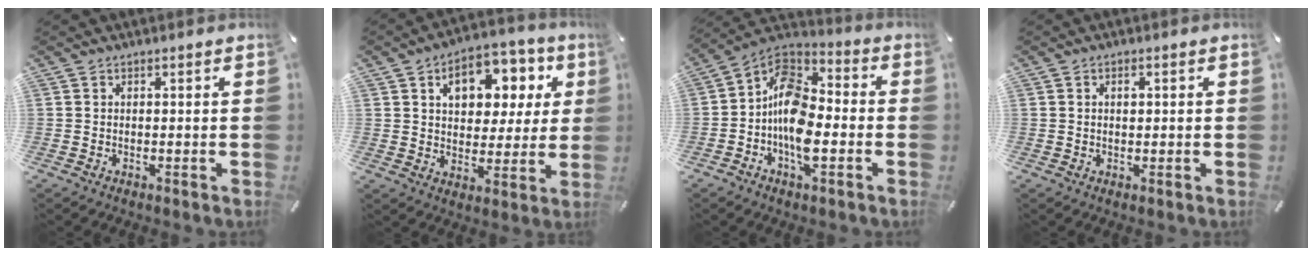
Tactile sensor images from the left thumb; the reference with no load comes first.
{"total": 12.9, "force": [5.1, 9.2, 7.5], "torque": [-0.113, -0.017, 0.088]}
{"total": 12.4, "force": [-3.9, 7.5, 9.0], "torque": [-0.194, 0.012, -0.073]}
{"total": 1.6, "force": [0.3, 1.0, 1.2], "torque": [-0.018, 0.001, 0.002]}